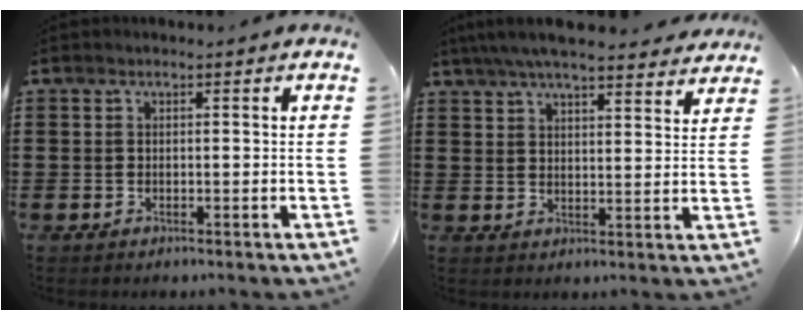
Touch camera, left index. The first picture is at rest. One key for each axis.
{"total": 6.1, "fx": 5.5, "fy": 0.5, "fz": 2.4, "tx": -0.064, "ty": -0.016, "tz": 0.101}